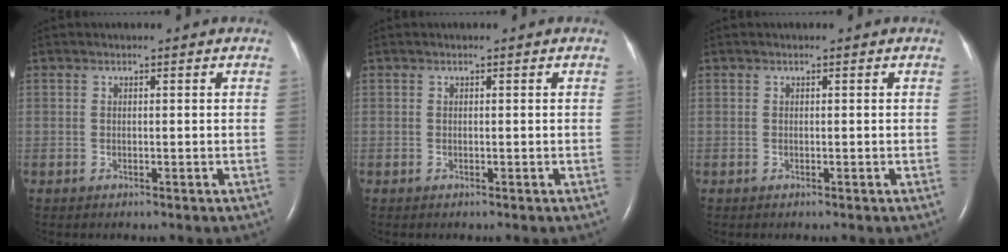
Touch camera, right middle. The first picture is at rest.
{"total": 0.0}
{"total": 0.0}